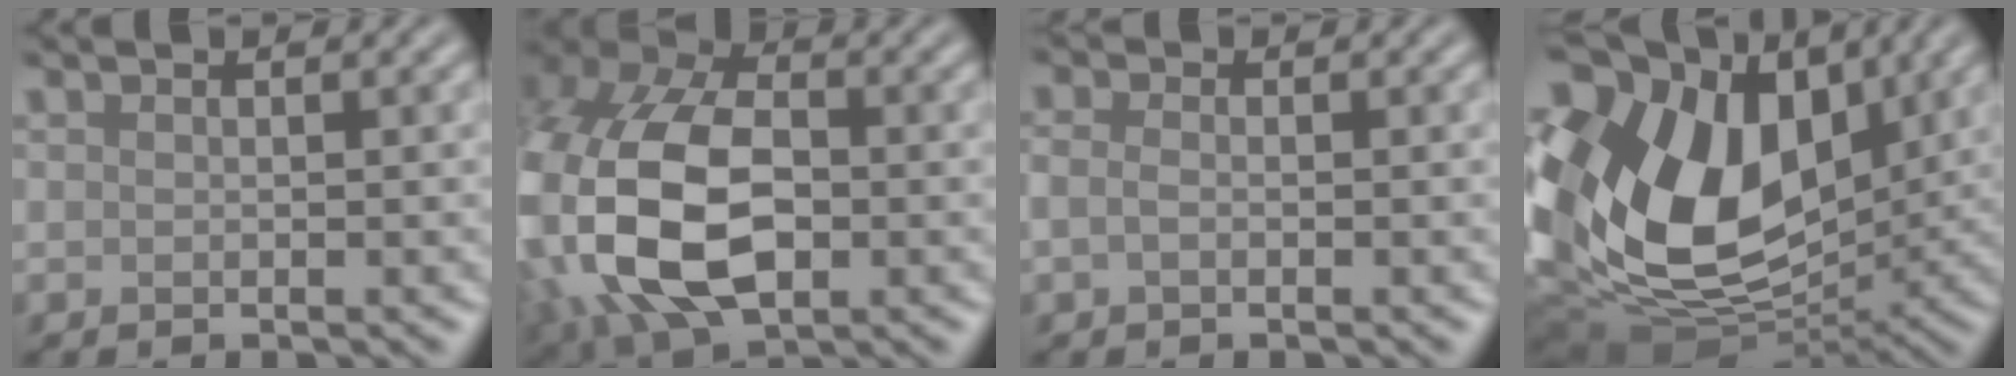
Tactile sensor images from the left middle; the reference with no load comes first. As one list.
[{"total": 14.9, "force": [-2.1, 9.9, 10.9], "torque": [-0.262, -0.018, -0.040]}, {"total": 1.3, "force": [-0.2, 0.8, 1.0], "torque": [-0.022, 0.003, -0.010]}, {"total": 17.1, "force": [2.5, 11.1, 12.7], "torque": [-0.272, 0.011, 0.037]}]